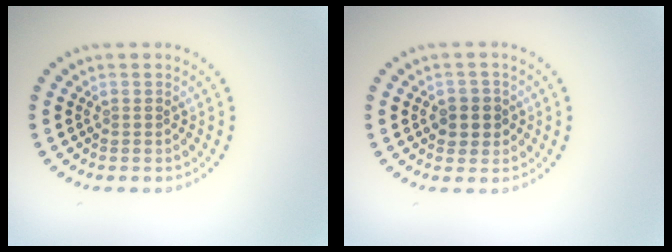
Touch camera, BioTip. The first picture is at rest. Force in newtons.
{"total": 2.3, "press": 2.2, "slide": 0.6}